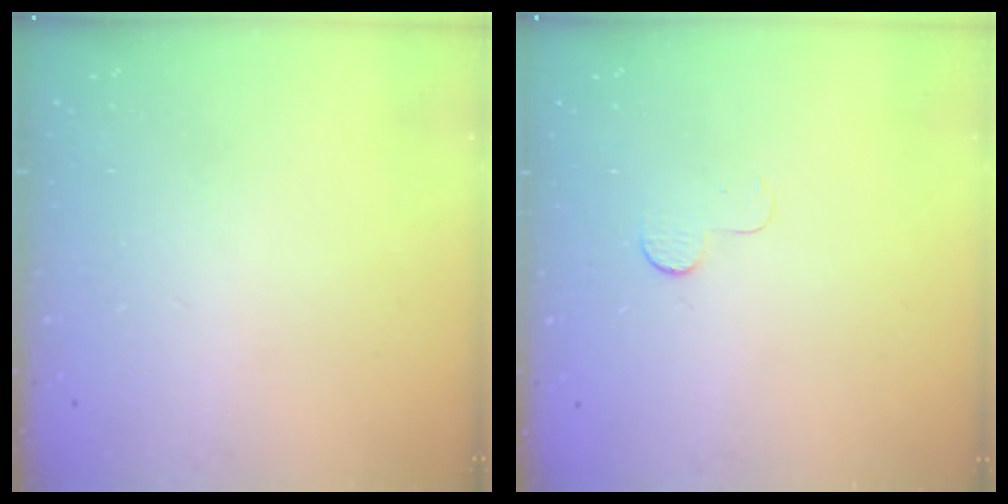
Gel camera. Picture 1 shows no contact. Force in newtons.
{"total": 3.2, "press": 3.1, "slide": 0.3}